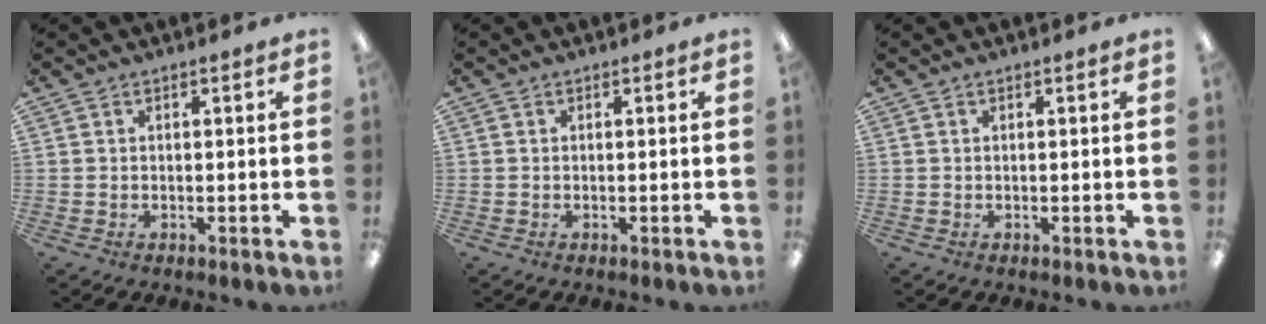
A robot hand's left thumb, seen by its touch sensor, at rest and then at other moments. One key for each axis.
{"total": 0.0}
{"total": 0.0}